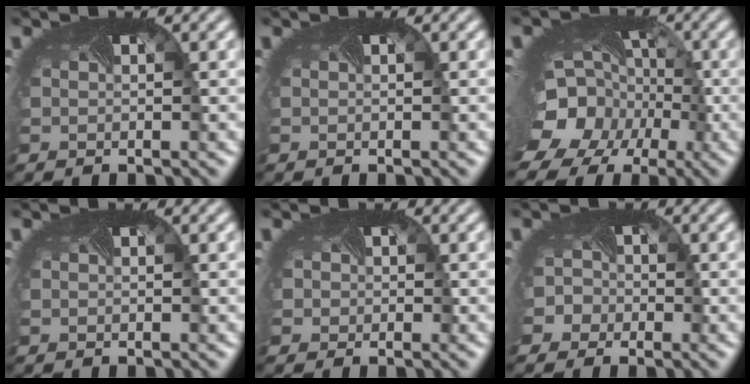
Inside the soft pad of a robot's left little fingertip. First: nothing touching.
{"total": 0.0}
{"total": 17.8, "force": [-6.7, 13.9, 8.9], "torque": [-0.187, -0.063, -0.099]}
{"total": 0.0}
{"total": 1.9, "force": [0.1, 1.8, 0.6], "torque": [-0.012, 0.003, 0.000]}
{"total": 4.5, "force": [-2.8, 3.4, 0.7], "torque": [0.002, -0.003, -0.046]}